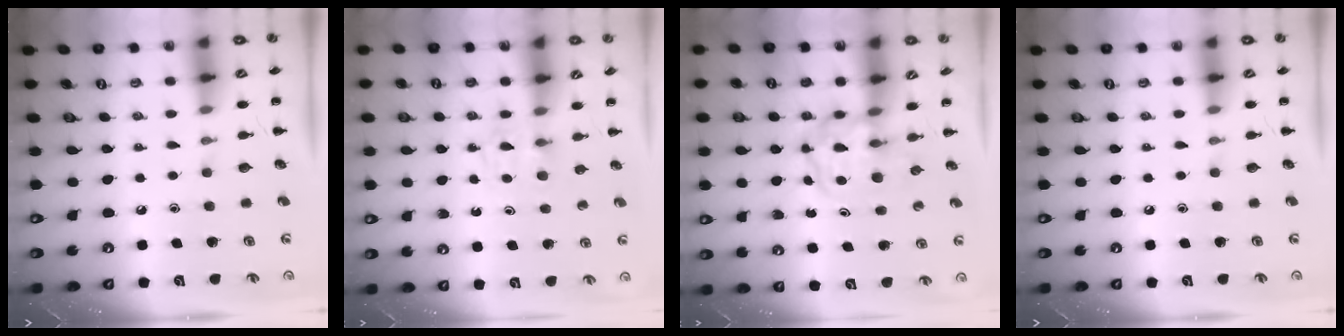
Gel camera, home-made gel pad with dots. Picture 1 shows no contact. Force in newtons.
{"total": 4.0, "press": 3.7, "slide": 1.4}
{"total": 3.8, "press": 3.8, "slide": 0.4}
{"total": 0.0}